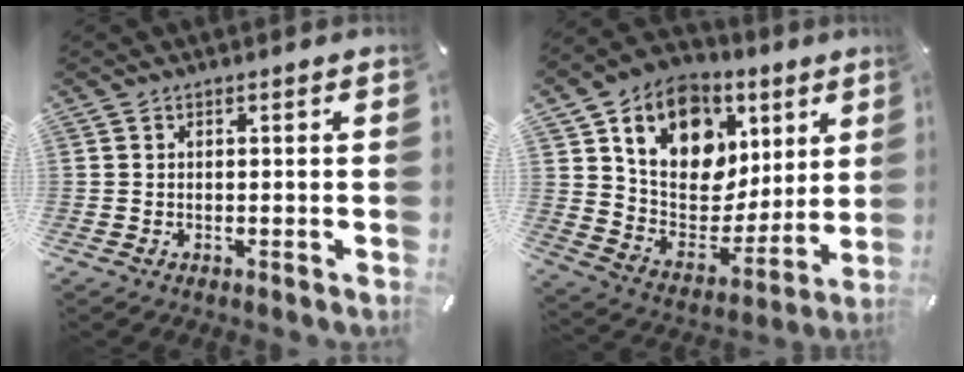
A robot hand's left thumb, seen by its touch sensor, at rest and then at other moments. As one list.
[{"total": 17.1, "force": [8.1, 12.6, 8.2], "torque": [-0.138, -0.039, 0.151]}]